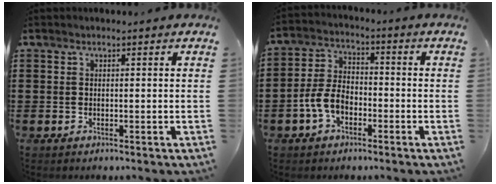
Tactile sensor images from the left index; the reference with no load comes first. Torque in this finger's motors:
{"motor_torque": [1.15, 0.33, 0.60, 0.08]}